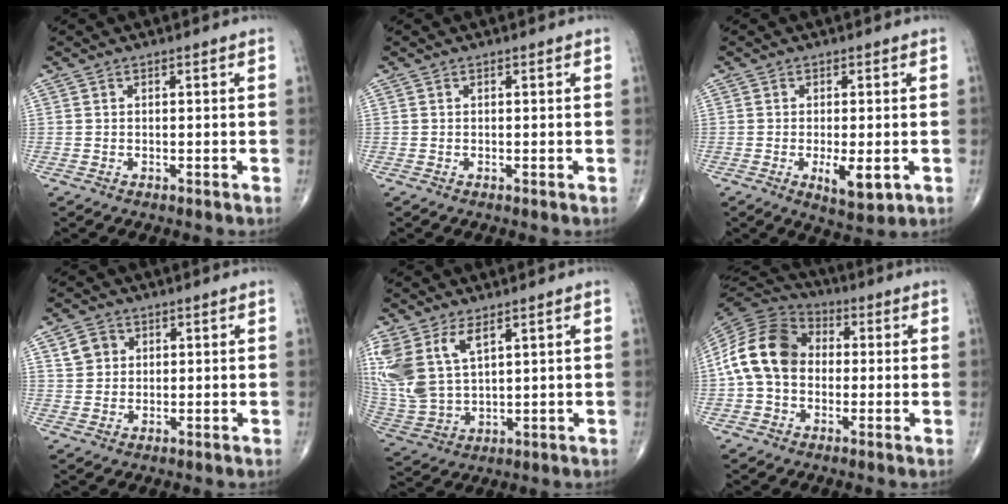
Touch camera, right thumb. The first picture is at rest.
{"total": 0.0}
{"total": 5.9, "force": [-1.5, 2.1, 5.3], "torque": [-0.082, -0.014, -0.018]}
{"total": 4.0, "force": [1.5, 3.5, 1.3], "torque": [-0.006, -0.004, 0.027]}
{"total": 15.2, "force": [6.6, 8.4, 10.8], "torque": [-0.251, -0.019, 0.145]}
{"total": 13.8, "force": [0.0, 10.6, 8.9], "torque": [-0.159, 0.035, -0.013]}